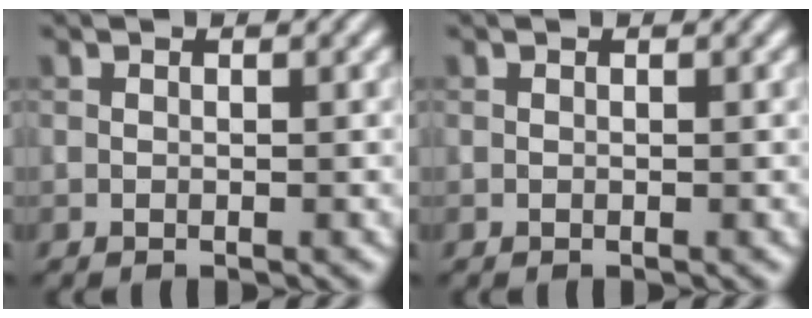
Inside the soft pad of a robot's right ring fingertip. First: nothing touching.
{"total": 0.0}